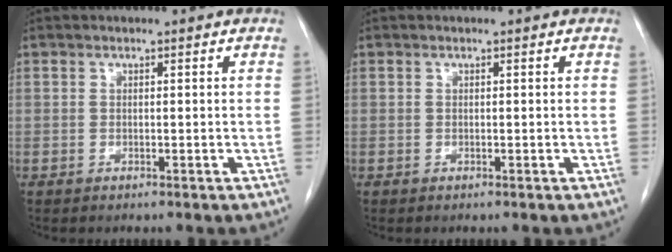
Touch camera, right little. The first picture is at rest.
{"total": 0.0}